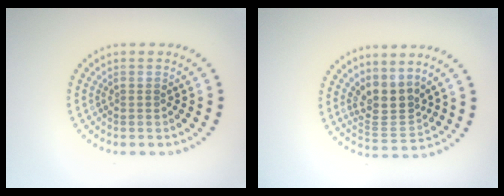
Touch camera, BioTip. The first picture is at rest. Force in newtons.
{"total": 3.3, "press": 2.7, "slide": 1.9}